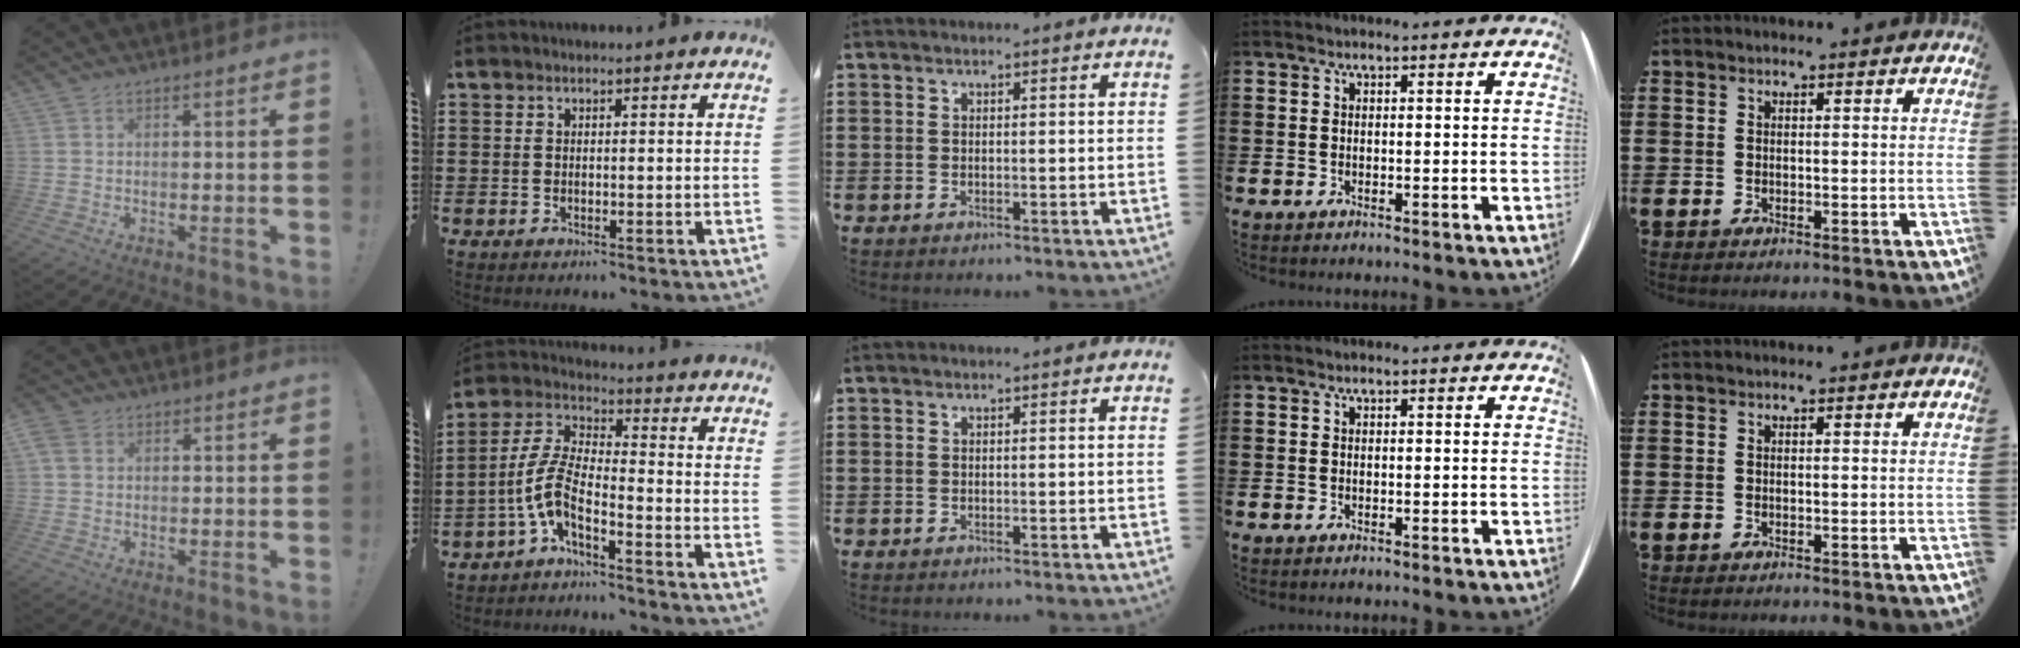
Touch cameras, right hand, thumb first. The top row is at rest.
{"thumb": {"total": 3.2, "force": [1.1, 2.3, 1.8], "torque": [-0.035, 0.006, 0.025]}, "index": {"total": 6.7, "force": [-3.6, 1.6, 5.4], "torque": [-0.149, -0.022, -0.079]}}